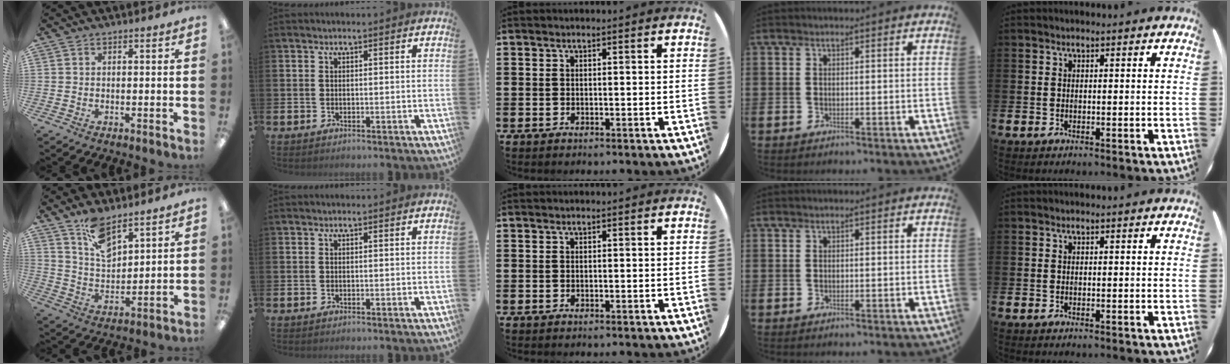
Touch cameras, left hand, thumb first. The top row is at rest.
{"thumb": {"total": 9.9, "force": [7.7, 4.1, 4.7], "torque": [-0.082, -0.043, 0.139]}}